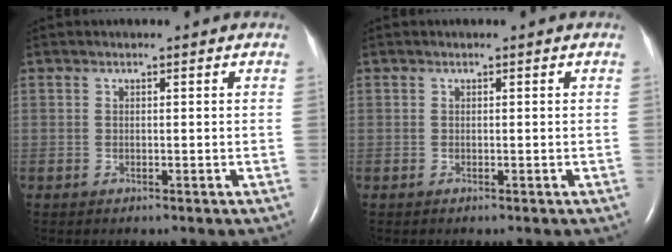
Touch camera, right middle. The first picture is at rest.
{"total": 0.0}